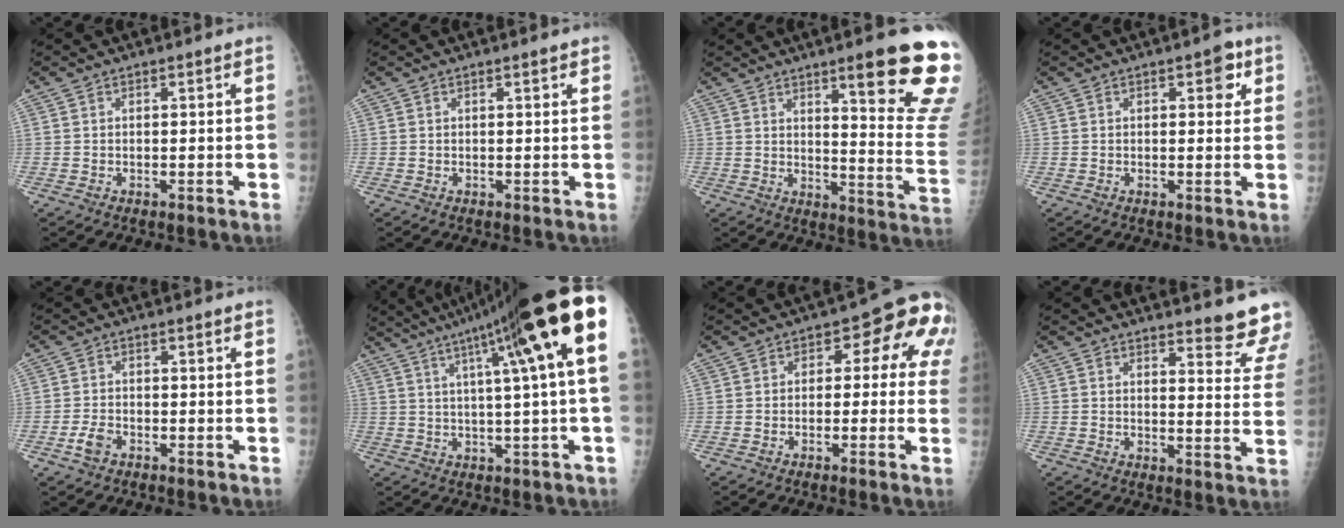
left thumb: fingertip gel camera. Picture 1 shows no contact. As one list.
[{"total": 0.9, "force": [0.6, 0.1, 0.6], "torque": [-0.007, -0.001, 0.006]}, {"total": 19.3, "force": [11.4, 2.5, 15.4], "torque": [-0.167, -0.068, 0.155]}, {"total": 3.7, "force": [1.6, 1.8, 2.7], "torque": [-0.013, -0.001, 0.012]}, {"total": 3.2, "force": [-1.8, 1.9, 1.8], "torque": [-0.040, 0.012, -0.033]}, {"total": 17.8, "force": [6.2, 0.7, 16.7], "torque": [-0.252, 0.021, 0.090]}, {"total": 10.2, "force": [1.4, 6.0, 8.2], "torque": [-0.048, 0.032, 0.002]}, {"total": 9.2, "force": [8.8, 1.2, 2.5], "torque": [-0.002, -0.082, 0.083]}]